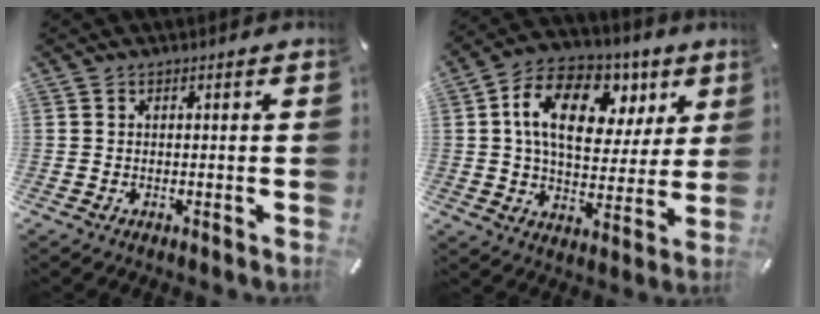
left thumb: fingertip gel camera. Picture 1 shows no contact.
{"total": 18.3, "force": [6.6, 11.9, 12.3], "torque": [-0.203, -0.008, 0.115]}